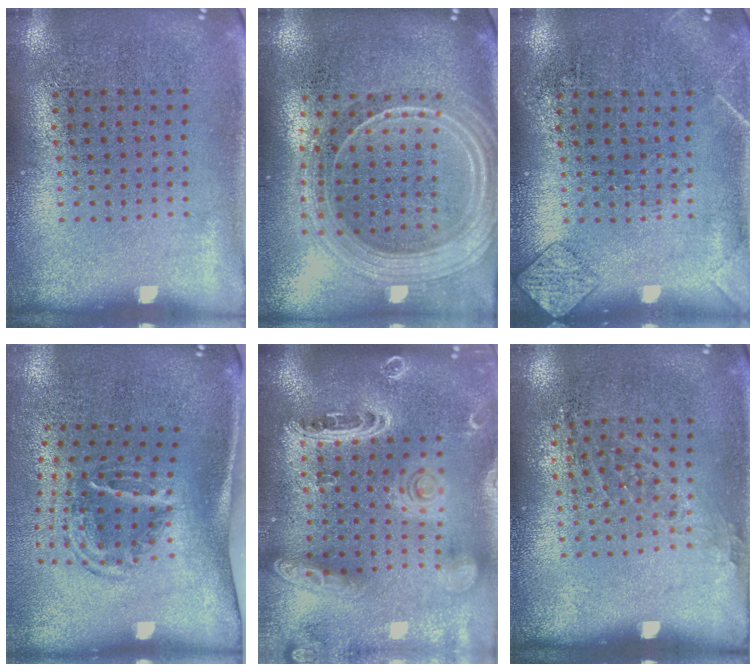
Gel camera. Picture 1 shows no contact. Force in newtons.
{"total": 2.5, "press": 2.1, "slide": 1.3}
{"total": 1.6, "press": 1.5, "slide": 0.1}
{"total": 1.7, "press": 1.1, "slide": 1.3}
{"total": 2.7, "press": 2.3, "slide": 1.3}
{"total": 1.0, "press": 0.8, "slide": 0.6}